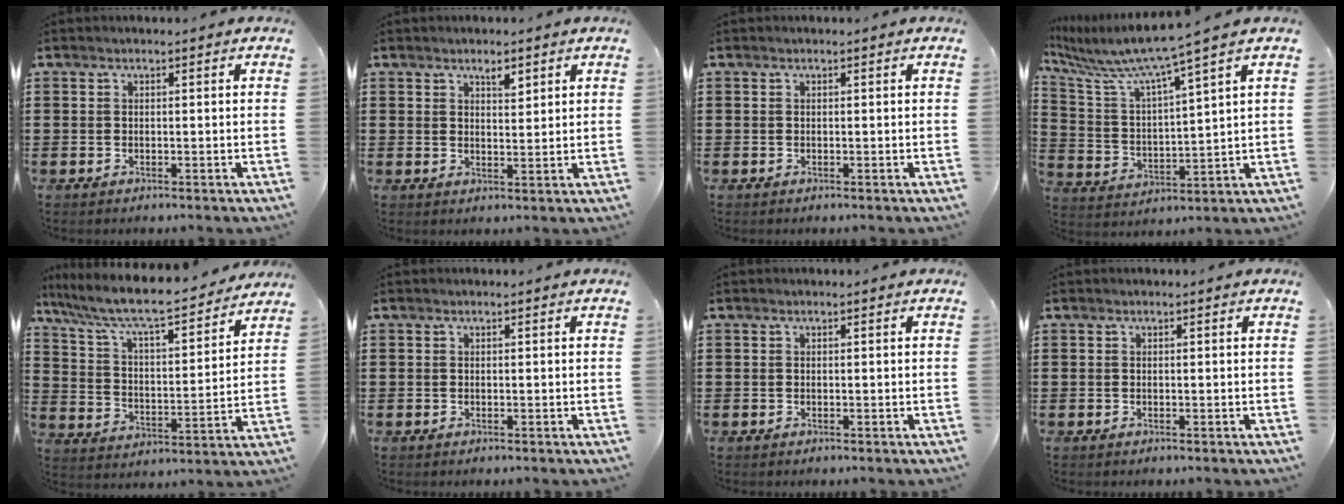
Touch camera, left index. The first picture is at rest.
{"total": 2.5, "force": [2.0, 0.8, 1.4], "torque": [-0.020, -0.001, 0.034]}
{"total": 0.0}
{"total": 7.3, "force": [6.1, -0.6, 4.1], "torque": [-0.107, -0.047, 0.095]}
{"total": 8.2, "force": [6.9, 0.9, 4.3], "torque": [-0.111, -0.048, 0.111]}
{"total": 0.0}
{"total": 0.0}
{"total": 0.0}